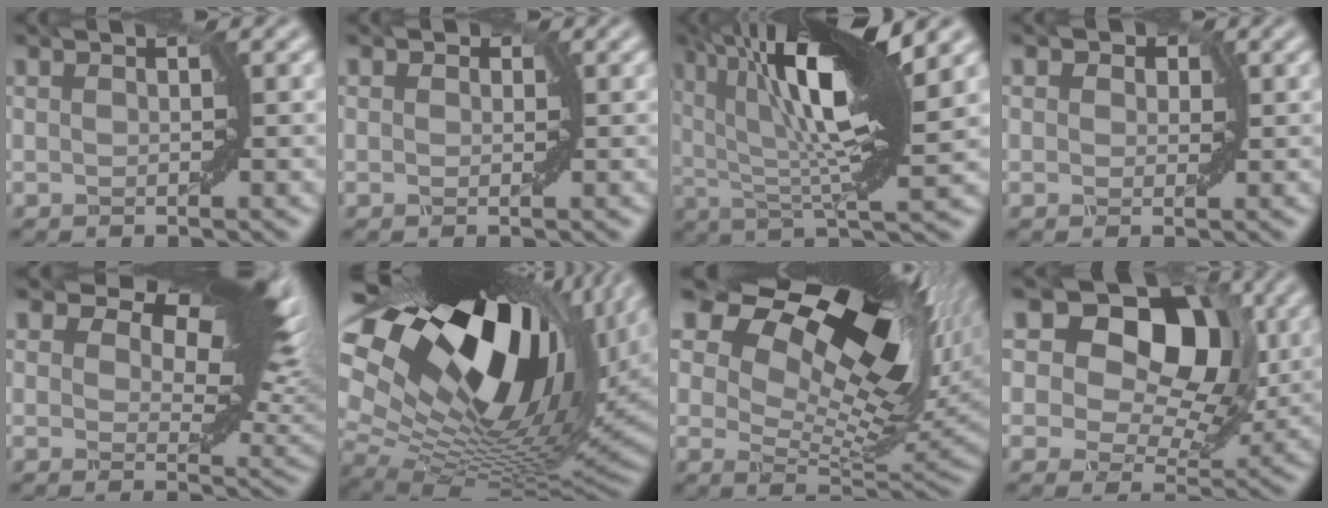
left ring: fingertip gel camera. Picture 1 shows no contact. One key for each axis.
{"total": 0.9, "fx": 0.3, "fy": 0.7, "fz": 0.3, "tx": 0.000, "ty": 0.000, "tz": -0.002}
{"total": 12.3, "fx": 4.6, "fy": 3.1, "fz": 11.0, "tx": -0.166, "ty": 0.013, "tz": 0.072}
{"total": 2.7, "fx": 1.3, "fy": 1.9, "fz": 1.4, "tx": -0.019, "ty": 0.010, "tz": -0.003}
{"total": 10.4, "fx": 5.7, "fy": 4.7, "fz": 7.3, "tx": -0.102, "ty": 0.002, "tz": 0.089}
{"total": 20.7, "fx": 8.3, "fy": 10.2, "fz": 16.0, "tx": -0.282, "ty": 0.017, "tz": 0.141}
{"total": 17.9, "fx": 9.7, "fy": 8.3, "fz": 12.5, "tx": -0.196, "ty": 0.052, "tz": 0.141}
{"total": 13.5, "fx": 6.0, "fy": 8.8, "fz": 8.2, "tx": -0.110, "ty": 0.042, "tz": 0.071}